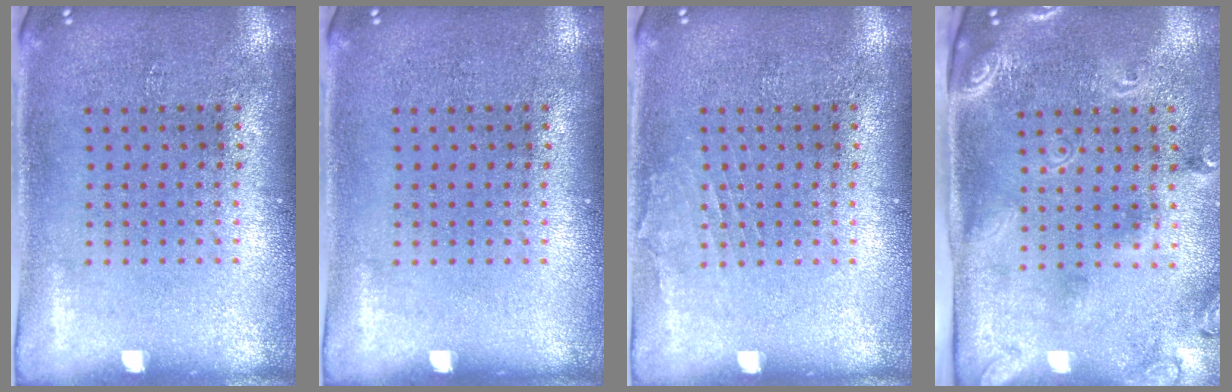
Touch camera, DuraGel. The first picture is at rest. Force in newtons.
{"total": 0.0}
{"total": 0.7, "press": 0.7, "slide": 0.1}
{"total": 2.5, "press": 1.7, "slide": 1.8}